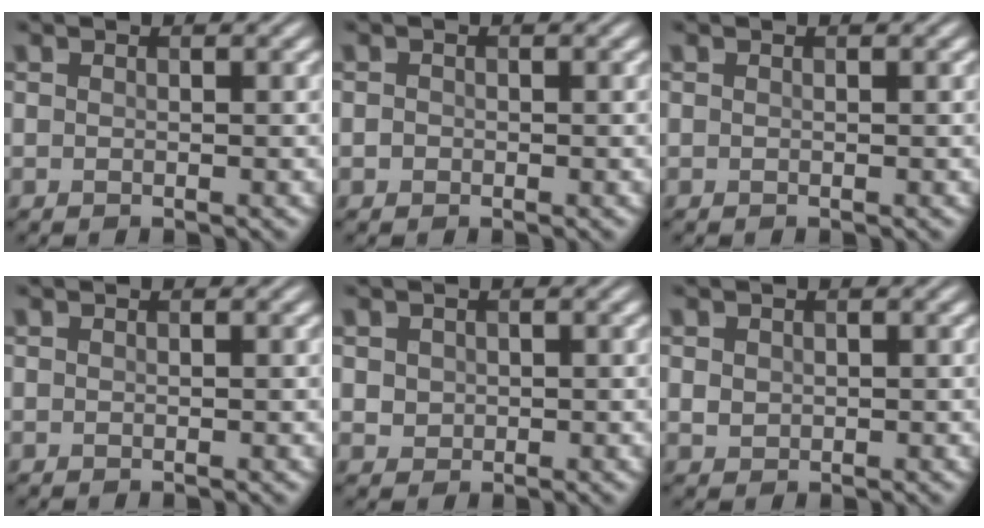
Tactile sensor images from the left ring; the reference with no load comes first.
{"total": 0.8, "force": [-0.7, 0.5, 0.0], "torque": [0.003, 0.004, -0.007]}
{"total": 0.0}
{"total": 0.0}
{"total": 1.1, "force": [-0.1, 1.1, 0.1], "torque": [0.001, 0.002, 0.011]}
{"total": 0.9, "force": [0.0, 0.9, 0.2], "torque": [-0.001, 0.003, 0.010]}